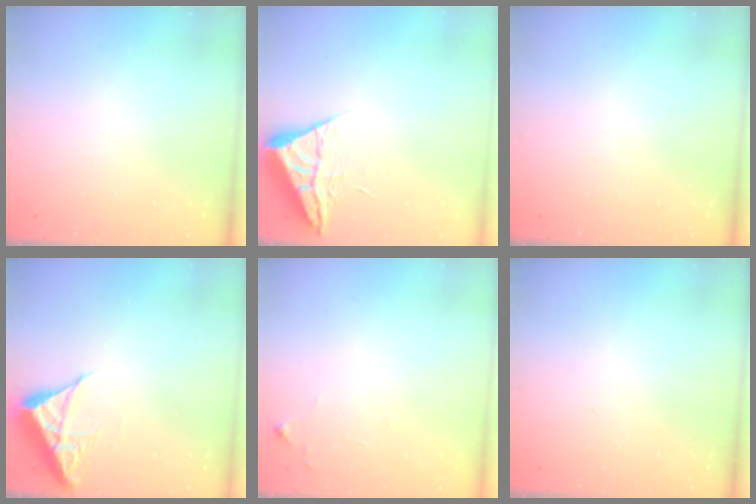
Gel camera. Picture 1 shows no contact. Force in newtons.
{"total": 6.3, "press": 6.3, "slide": 0.9}
{"total": 0.0}
{"total": 6.9, "press": 6.8, "slide": 0.6}
{"total": 6.7, "press": 6.7, "slide": 0.9}
{"total": 0.0}